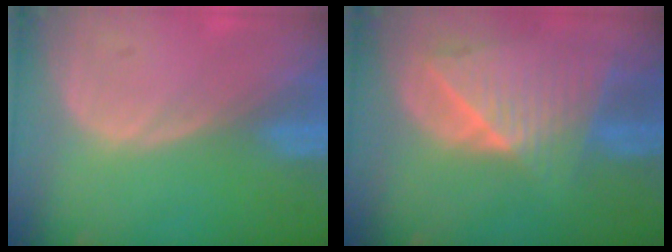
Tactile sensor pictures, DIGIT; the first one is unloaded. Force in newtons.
{"total": 9.2, "press": 8.3, "slide": 4.0}